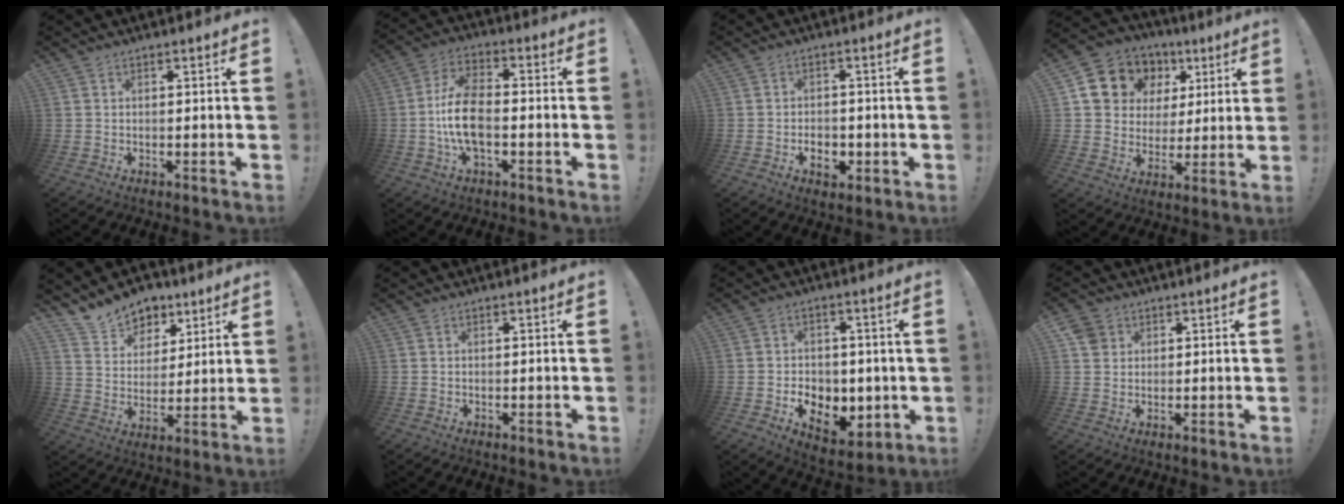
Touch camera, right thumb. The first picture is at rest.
{"total": 17.0, "force": [-3.7, 9.6, 13.5], "torque": [-0.255, 0.023, -0.062]}
{"total": 5.5, "force": [-2.2, 3.9, 3.2], "torque": [-0.034, 0.011, -0.036]}
{"total": 12.3, "force": [5.7, 10.2, 3.6], "torque": [-0.060, -0.035, 0.124]}
{"total": 11.5, "force": [9.0, 7.0, 1.8], "torque": [-0.041, -0.067, 0.177]}
{"total": 0.0}
{"total": 9.1, "force": [-2.0, 7.4, 4.8], "torque": [-0.057, 0.002, -0.025]}
{"total": 4.5, "force": [2.0, 3.9, 1.2], "torque": [-0.012, -0.003, 0.038]}